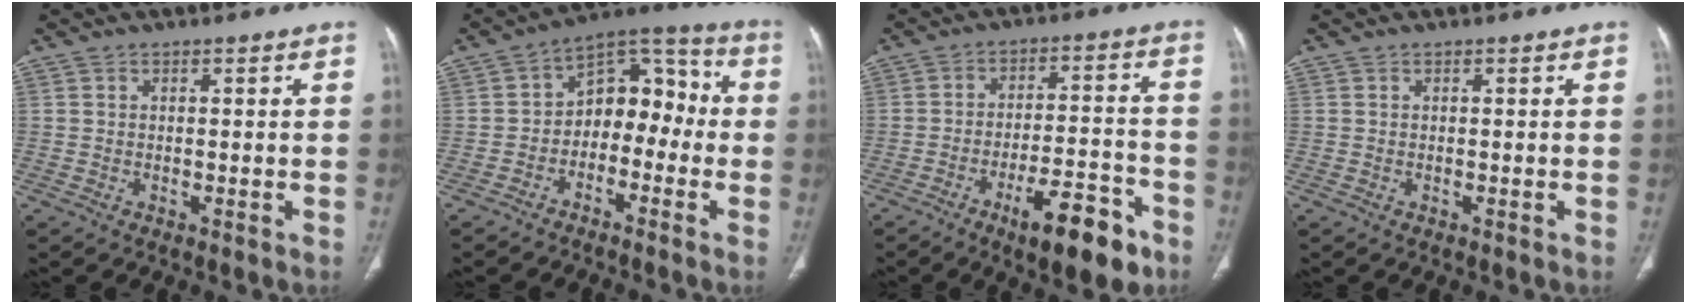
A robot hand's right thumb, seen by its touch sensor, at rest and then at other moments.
{"total": 11.3, "force": [-2.3, 7.9, 7.8], "torque": [-0.069, 0.057, -0.052]}
{"total": 13.5, "force": [-7.9, 4.4, 10.0], "torque": [-0.134, 0.051, -0.115]}
{"total": 0.0}